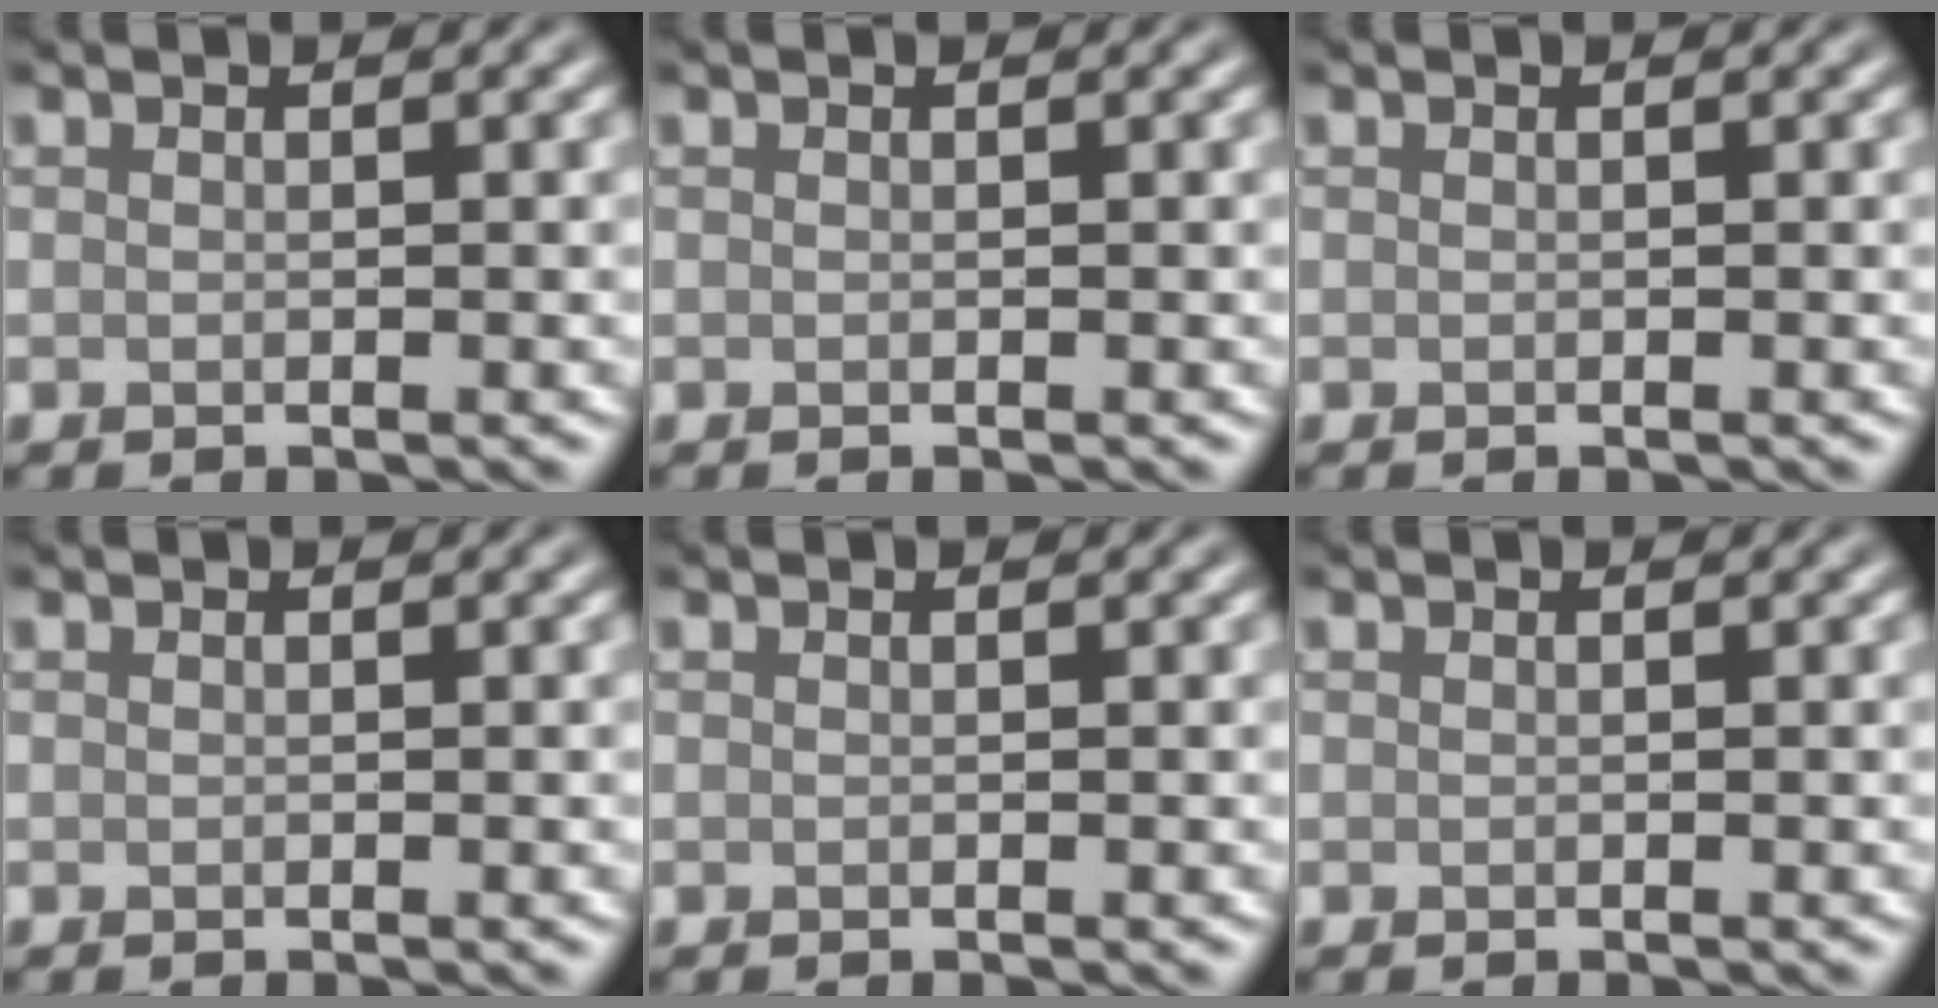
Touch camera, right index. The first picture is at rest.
{"total": 0.0}
{"total": 0.0}
{"total": 0.0}
{"total": 0.0}
{"total": 0.0}